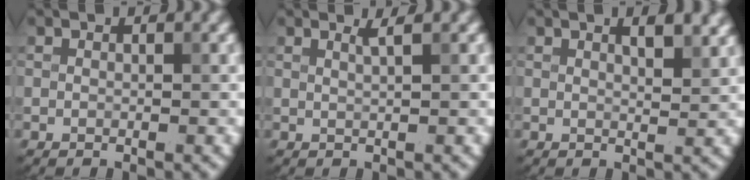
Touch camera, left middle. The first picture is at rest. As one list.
[{"total": 1.3, "force": [0.7, 0.4, 1.0], "torque": [-0.007, 0.000, 0.007]}, {"total": 3.0, "force": [1.8, 1.0, 2.1], "torque": [-0.017, 0.007, 0.018]}]